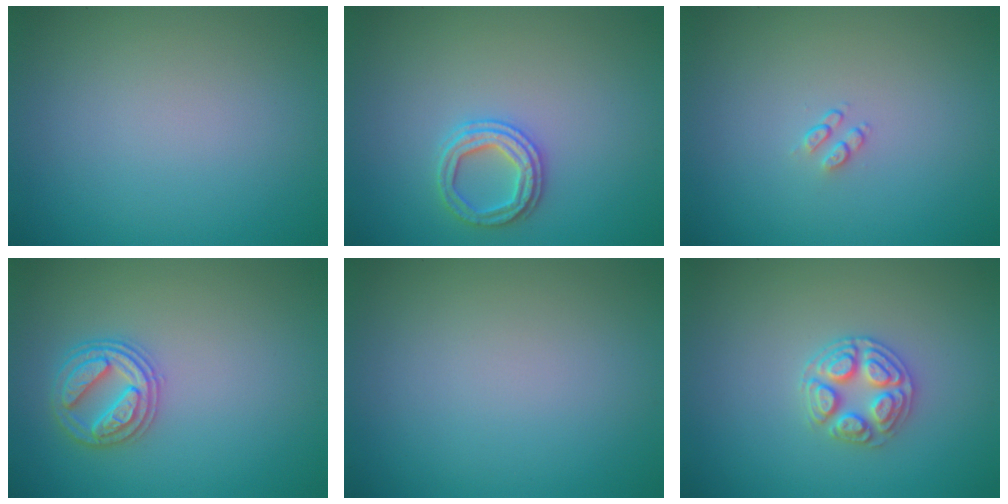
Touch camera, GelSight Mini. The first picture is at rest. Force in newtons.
{"total": 2.4, "press": 2.4, "slide": 0.2}
{"total": 0.9, "press": 0.6, "slide": 0.7}
{"total": 2.9, "press": 2.9, "slide": 0.4}
{"total": 0.0}
{"total": 2.8, "press": 2.7, "slide": 0.9}